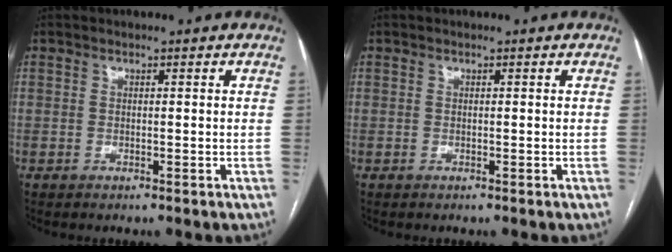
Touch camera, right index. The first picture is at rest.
{"total": 0.0}